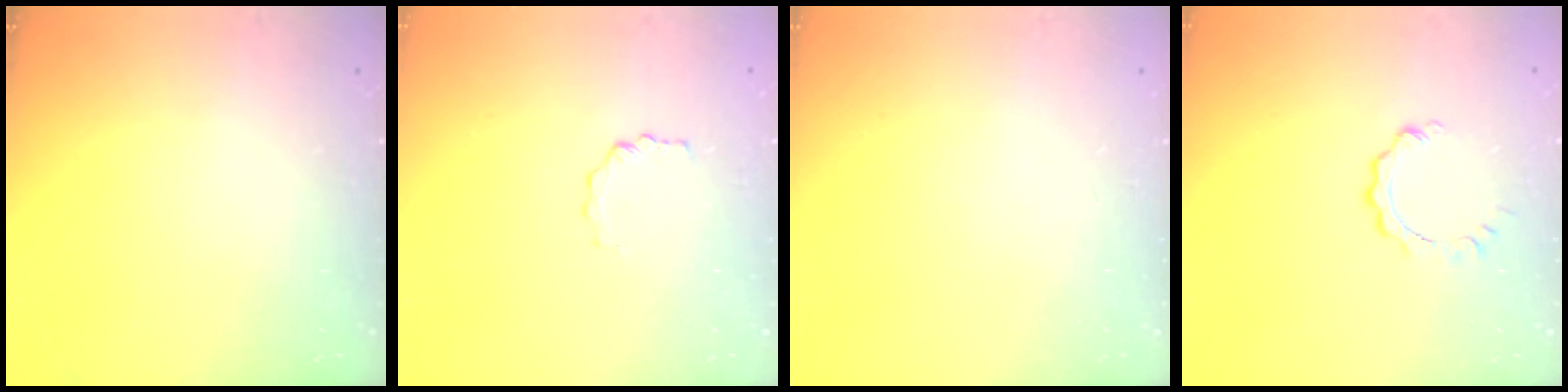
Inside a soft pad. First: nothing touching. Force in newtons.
{"total": 2.1, "press": 2.1, "slide": 0.3}
{"total": 0.0}
{"total": 2.9, "press": 2.8, "slide": 0.3}